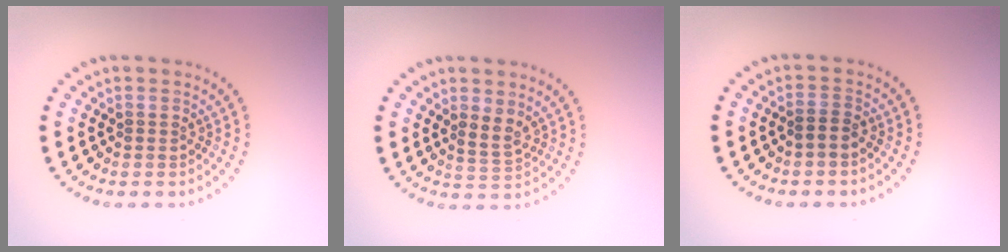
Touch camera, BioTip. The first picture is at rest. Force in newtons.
{"total": 1.6, "press": 1.3, "slide": 0.9}
{"total": 1.1, "press": 1.0, "slide": 0.4}